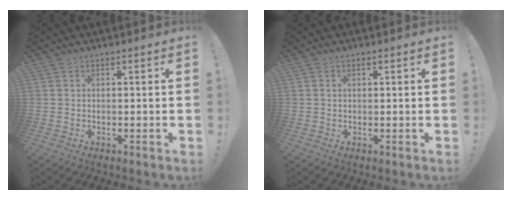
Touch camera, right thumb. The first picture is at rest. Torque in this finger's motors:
{"motor_torque": [-0.05, -0.13, -0.16, 0.09, 0.06]}